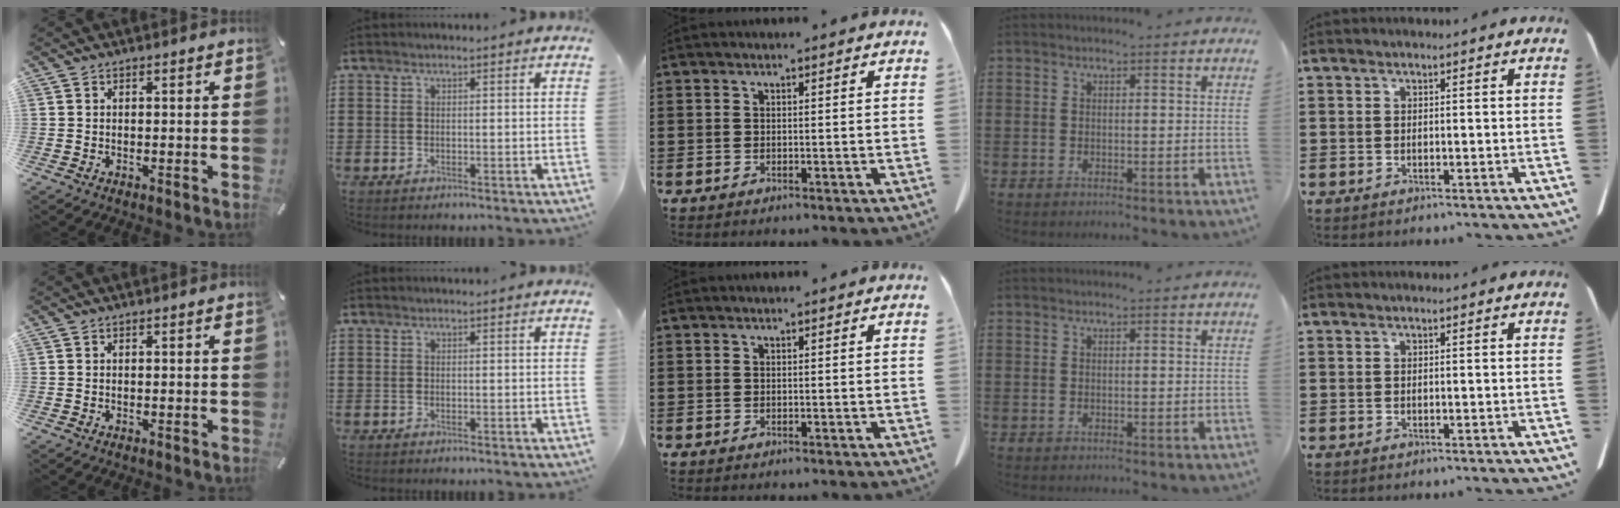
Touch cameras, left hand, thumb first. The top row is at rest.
{}